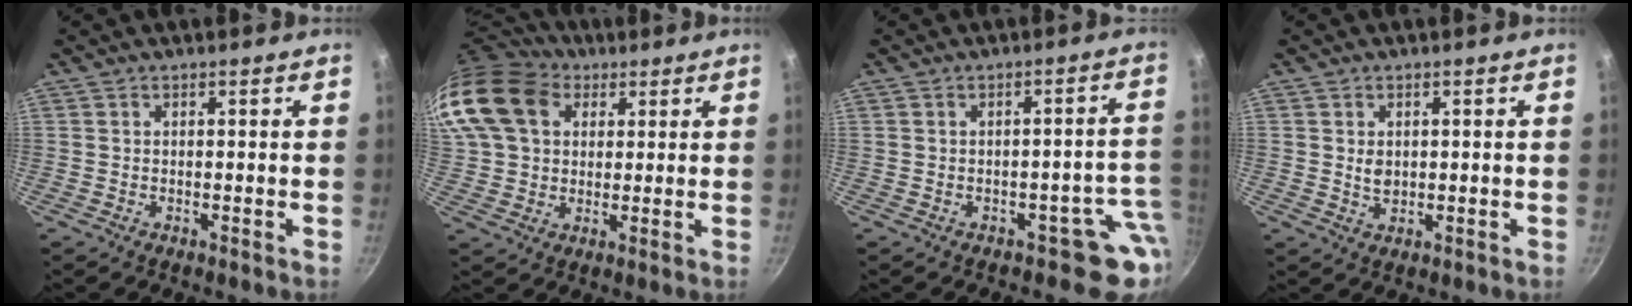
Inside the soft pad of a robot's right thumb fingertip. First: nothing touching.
{"total": 18.2, "force": [6.7, 13.9, 9.6], "torque": [-0.200, 0.022, 0.115]}
{"total": 6.7, "force": [-2.4, 4.7, 4.2], "torque": [0.031, 0.030, -0.026]}
{"total": 2.6, "force": [0.4, 2.0, 1.6], "torque": [-0.023, -0.002, 0.009]}